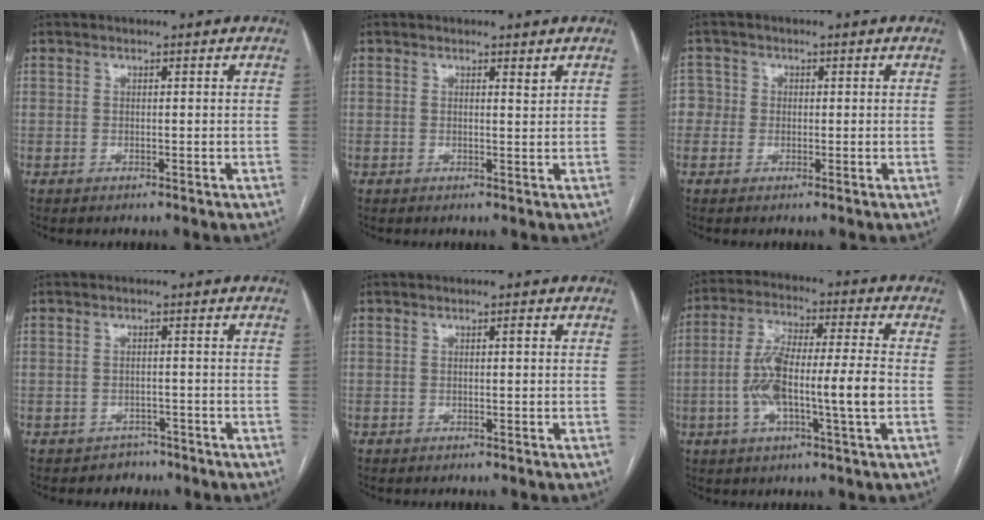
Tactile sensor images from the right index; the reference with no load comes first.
{"total": 0.8, "force": [0.6, 0.0, 0.5], "torque": [-0.010, -0.005, 0.009]}
{"total": 2.7, "force": [-0.1, 2.7, -0.1], "torque": [0.019, 0.012, -0.005]}
{"total": 2.7, "force": [-1.9, 1.8, -0.2], "torque": [-0.003, 0.011, -0.025]}
{"total": 0.6, "force": [0.0, 0.0, 0.6], "torque": [-0.008, 0.002, 0.000]}
{"total": 12.7, "force": [-2.2, 1.3, 12.5], "torque": [-0.241, 0.013, -0.042]}